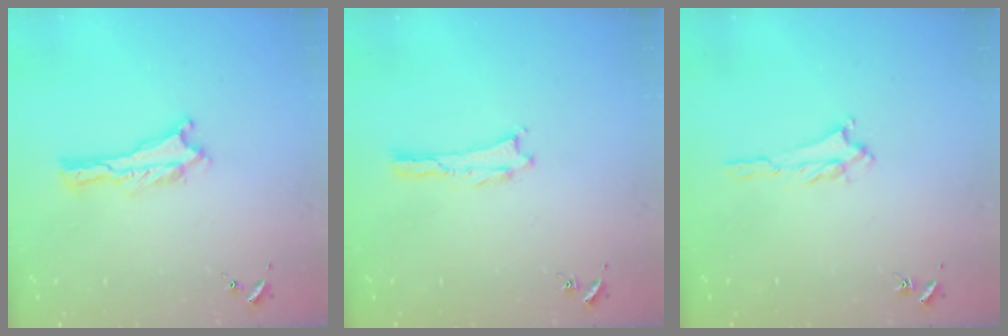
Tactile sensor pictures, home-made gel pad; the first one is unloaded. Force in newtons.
{"total": 0.0}
{"total": 1.2, "press": 1.1, "slide": 0.5}